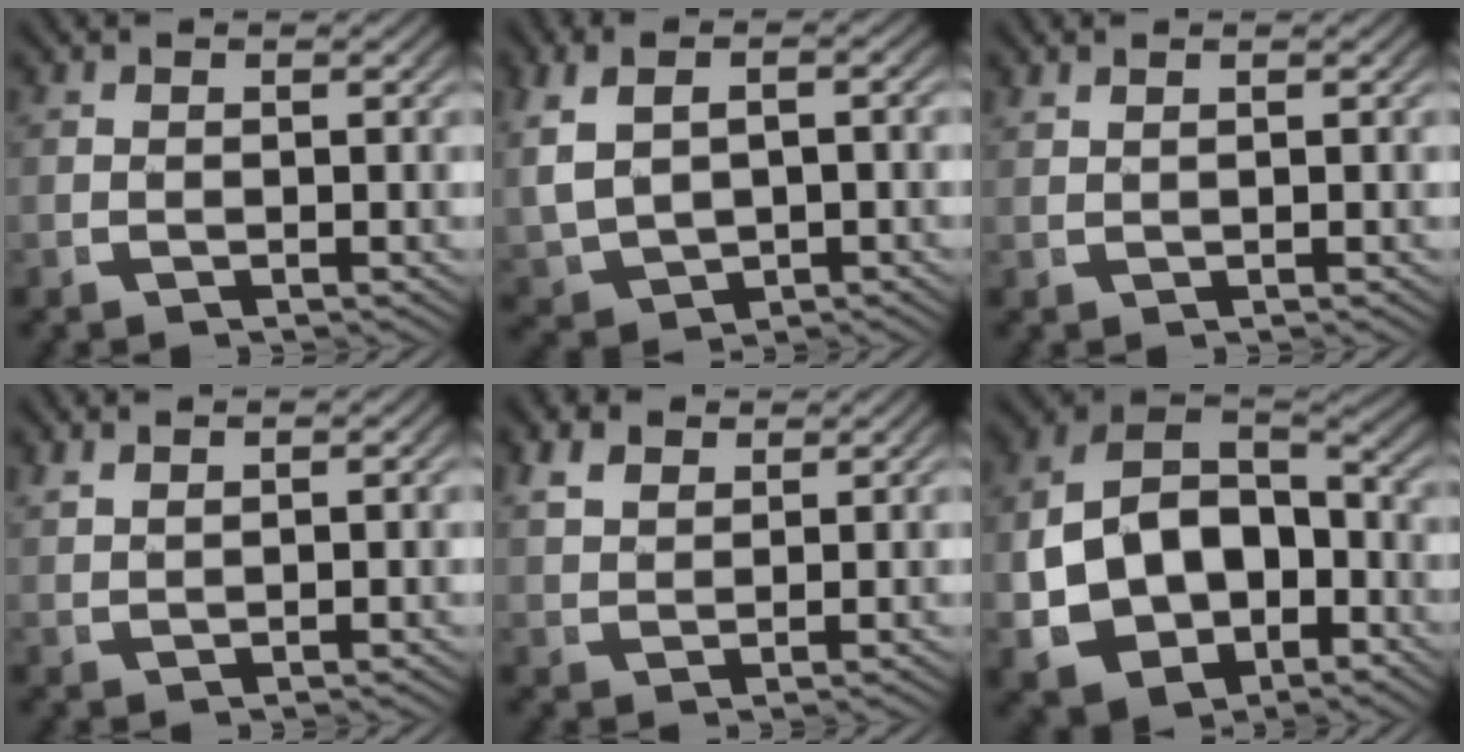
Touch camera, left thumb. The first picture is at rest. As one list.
[{"total": 6.2, "force": [0.3, 4.4, 4.3], "torque": [-0.110, -0.019, 0.028]}, {"total": 0.9, "force": [0.8, -0.3, 0.3], "torque": [-0.007, 0.003, 0.020]}, {"total": 1.6, "force": [1.6, -0.1, 0.3], "torque": [-0.004, 0.006, 0.039]}, {"total": 3.3, "force": [2.8, 1.2, 1.2], "torque": [-0.016, 0.004, 0.056]}, {"total": 14.5, "force": [-1.8, 11.2, 9.0], "torque": [-0.210, -0.052, -0.007]}]